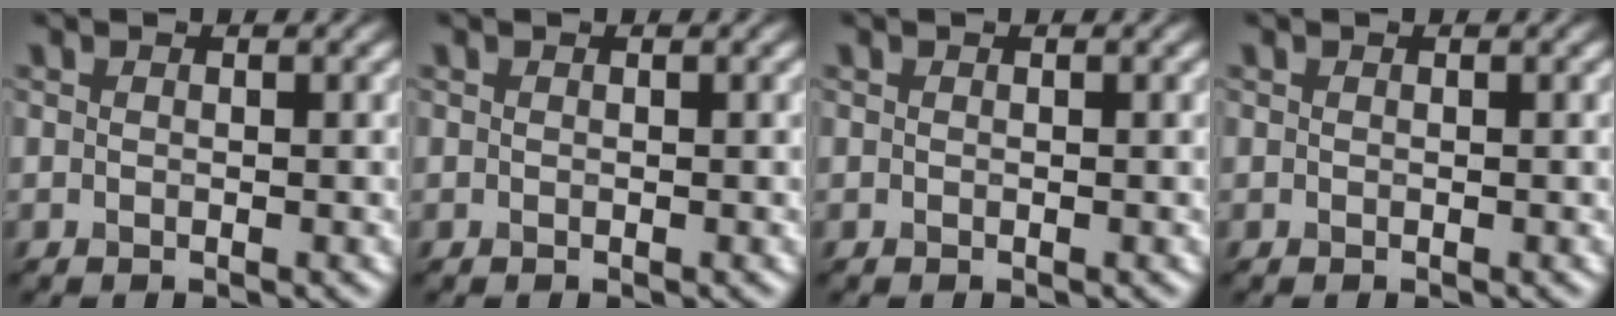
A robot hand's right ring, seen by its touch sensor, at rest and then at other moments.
{"total": 0.0}
{"total": 0.0}
{"total": 0.0}